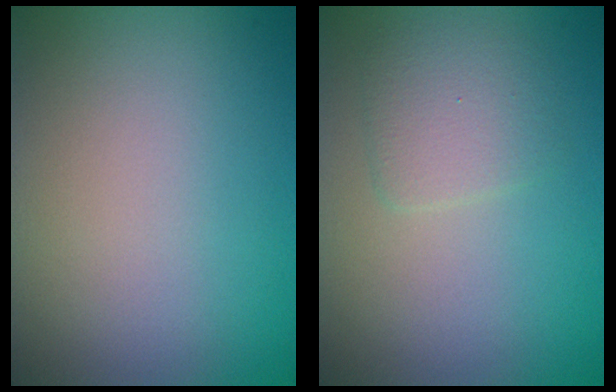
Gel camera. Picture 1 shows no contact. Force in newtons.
{"total": 2.3, "press": 2.3, "slide": 0.1}